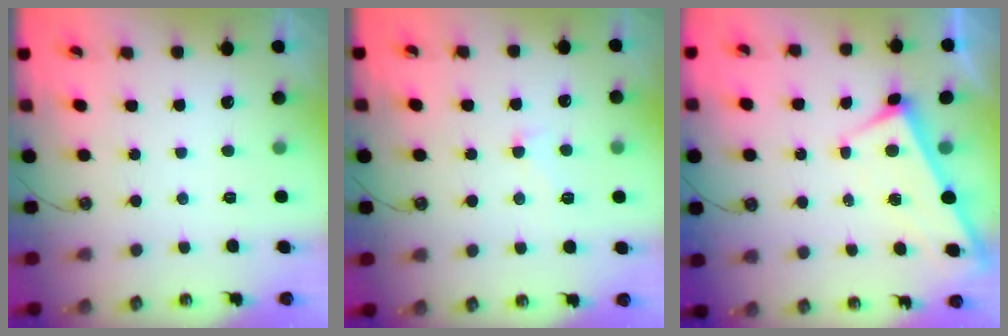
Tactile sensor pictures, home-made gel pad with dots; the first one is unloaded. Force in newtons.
{"total": 1.1, "press": 1.0, "slide": 0.6}
{"total": 2.8, "press": 2.8, "slide": 0.1}